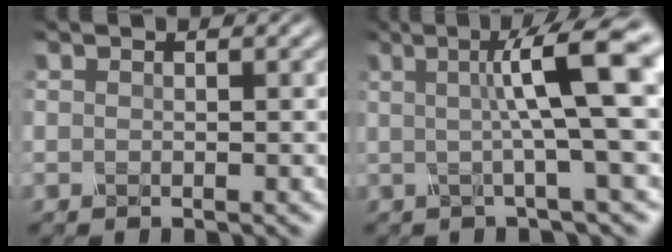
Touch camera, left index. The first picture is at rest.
{"total": 8.6, "force": [1.3, 1.2, 8.4], "torque": [-0.111, 0.011, 0.010]}